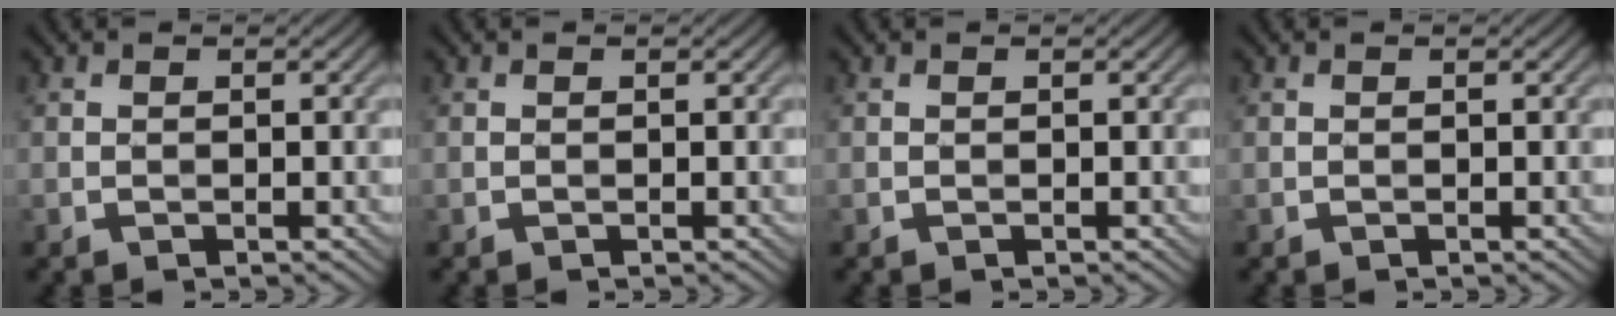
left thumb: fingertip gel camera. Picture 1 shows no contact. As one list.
[{"total": 0.0}, {"total": 0.0}, {"total": 0.0}]